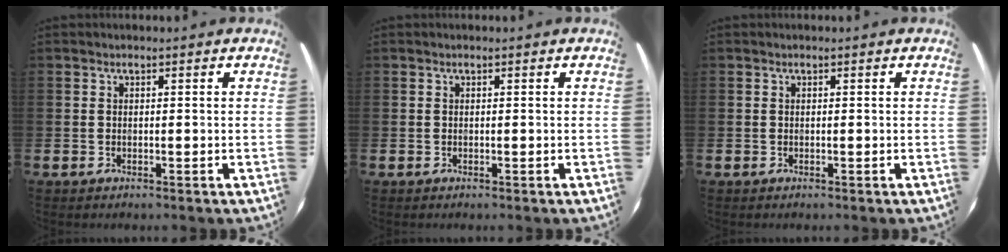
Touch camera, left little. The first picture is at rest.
{"total": 0.0}
{"total": 0.0}